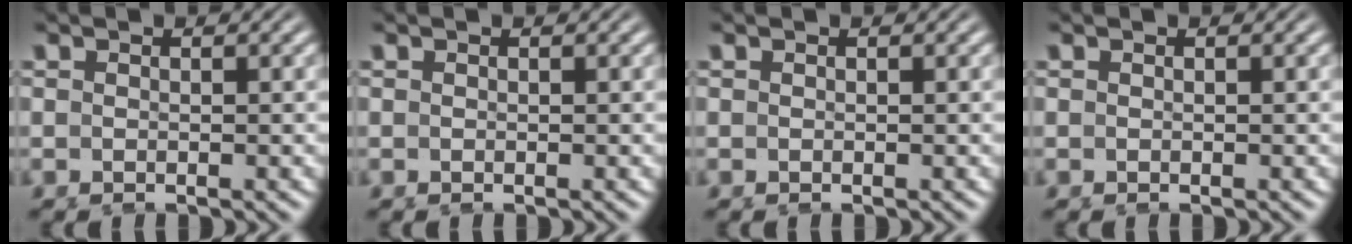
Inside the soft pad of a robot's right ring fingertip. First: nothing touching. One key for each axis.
{"total": 0.0}
{"total": 0.0}
{"total": 0.0}